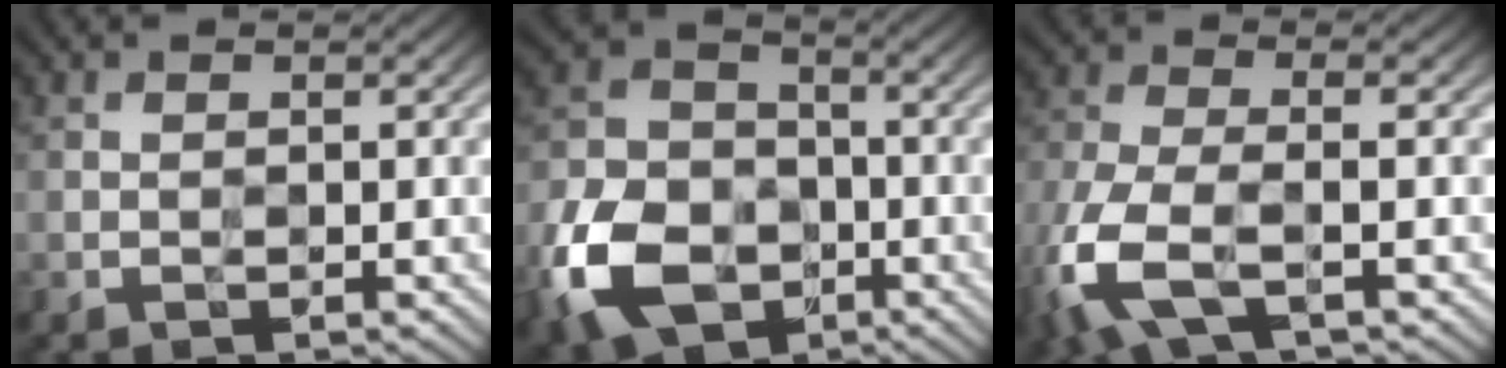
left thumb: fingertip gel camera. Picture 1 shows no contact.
{"total": 13.5, "force": [-5.8, 9.5, 7.6], "torque": [-0.198, -0.028, -0.124]}
{"total": 9.7, "force": [-4.3, 3.7, 7.8], "torque": [-0.203, -0.018, -0.096]}